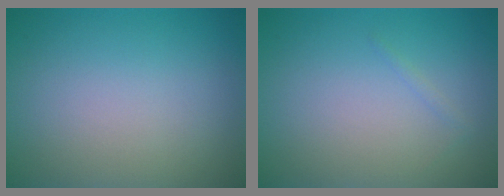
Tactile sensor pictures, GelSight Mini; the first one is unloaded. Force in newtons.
{"total": 0.5, "press": 0.5, "slide": 0.0}